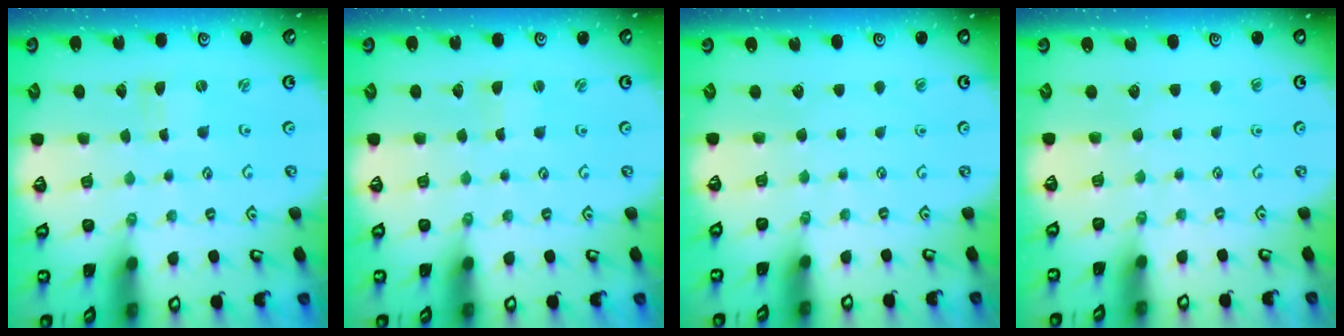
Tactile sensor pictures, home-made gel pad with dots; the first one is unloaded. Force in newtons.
{"total": 0.5, "press": 0.5, "slide": 0.1}
{"total": 0.0}
{"total": 0.0}